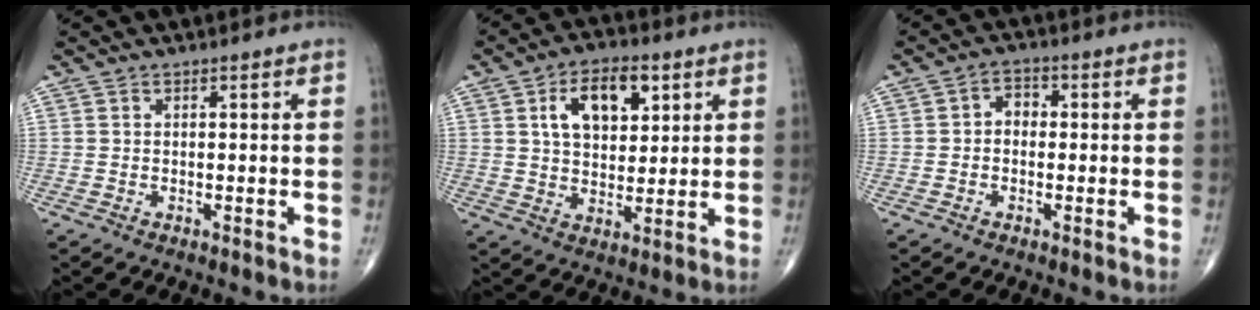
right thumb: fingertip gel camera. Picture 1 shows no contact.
{"total": 11.3, "force": [4.2, 6.6, 8.2], "torque": [-0.108, -0.007, 0.069]}
{"total": 3.2, "force": [-0.1, 2.4, 2.1], "torque": [-0.019, 0.016, -0.012]}